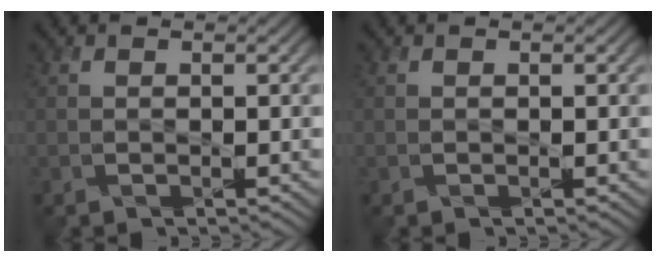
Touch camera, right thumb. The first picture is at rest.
{"total": 0.0}